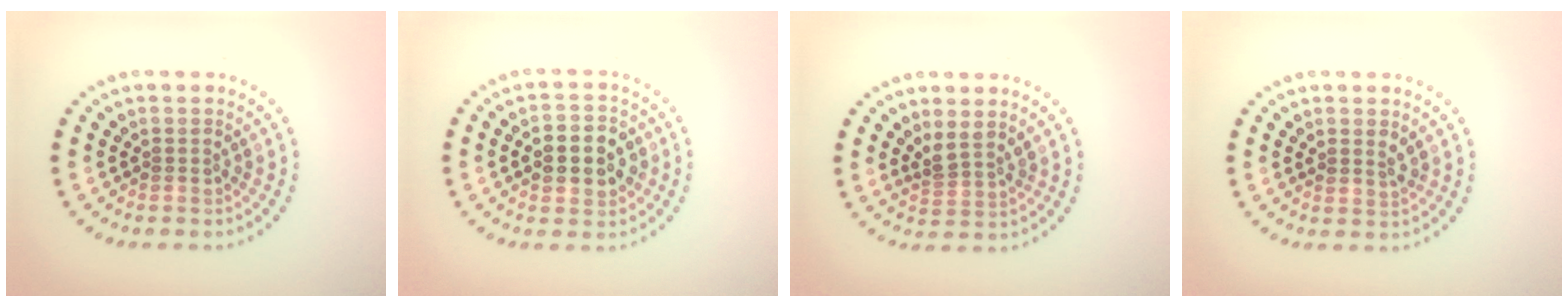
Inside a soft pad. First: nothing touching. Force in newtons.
{"total": 4.0, "press": 4.0, "slide": 0.3}
{"total": 2.1, "press": 1.5, "slide": 1.4}
{"total": 0.9, "press": 0.8, "slide": 0.5}